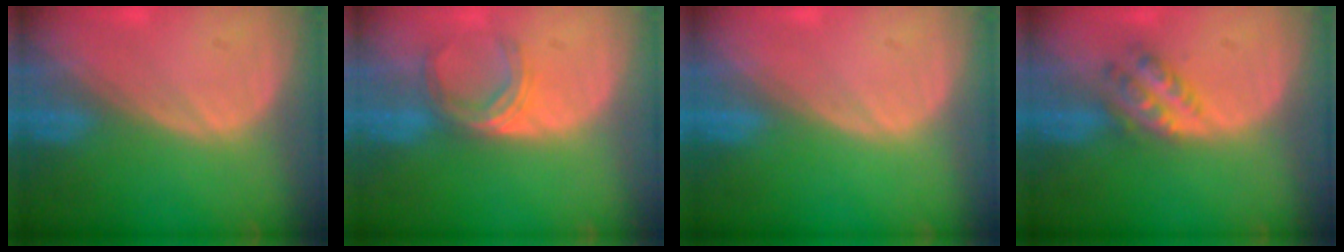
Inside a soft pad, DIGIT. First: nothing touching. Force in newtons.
{"total": 5.0, "press": 4.4, "slide": 2.3}
{"total": 0.0}
{"total": 4.7, "press": 4.2, "slide": 2.1}